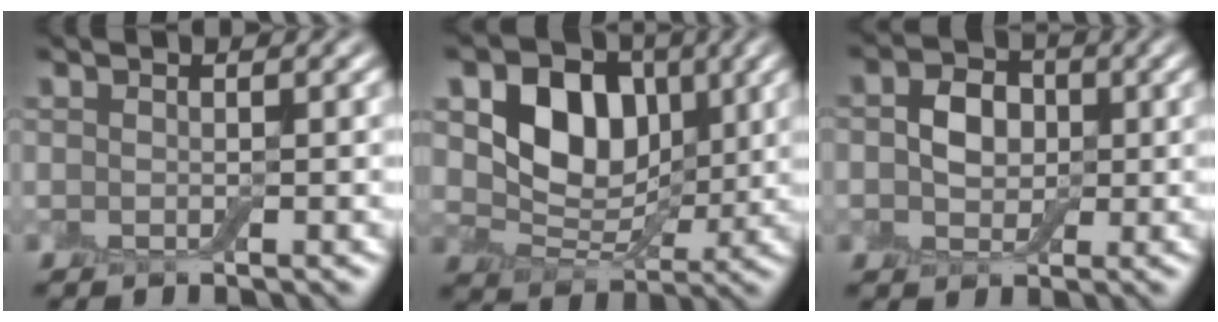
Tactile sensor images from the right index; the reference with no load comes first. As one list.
[{"total": 7.4, "force": [2.0, 5.6, 4.4], "torque": [-0.071, -0.006, 0.026]}, {"total": 3.5, "force": [0.2, 2.8, 2.1], "torque": [-0.035, 0.004, -0.004]}]